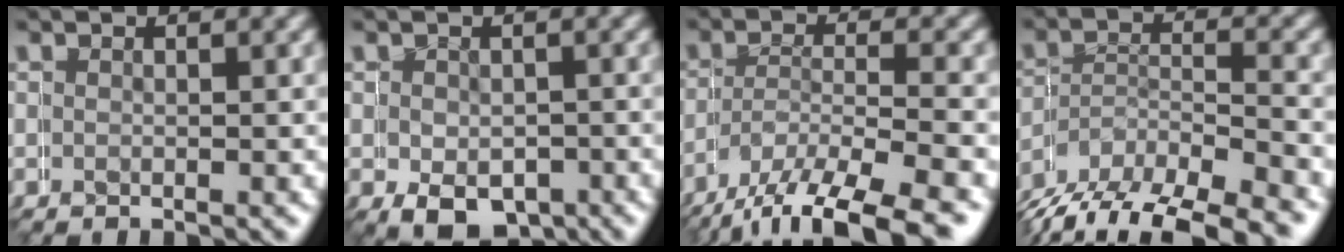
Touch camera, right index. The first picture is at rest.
{"total": 3.9, "force": [-1.7, 3.2, 1.2], "torque": [-0.015, -0.024, -0.017]}
{"total": 5.8, "force": [-4.1, 2.6, 3.2], "torque": [-0.072, -0.021, -0.049]}
{"total": 8.0, "force": [-6.3, 4.1, 2.7], "torque": [-0.047, -0.016, -0.095]}